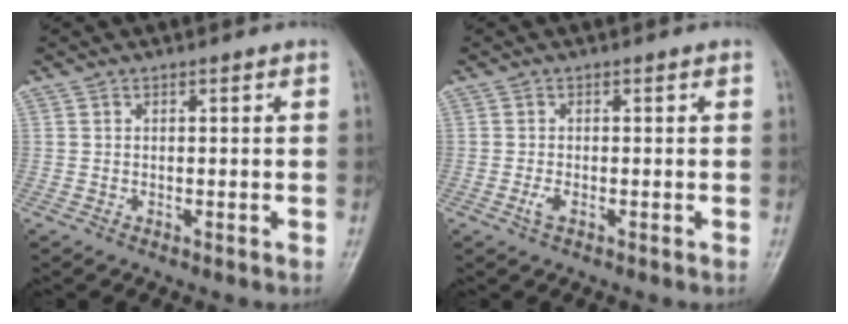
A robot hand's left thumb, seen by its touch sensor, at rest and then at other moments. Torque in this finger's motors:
{"motor_torque": [-0.06, 0.10, 0.12, 0.04, 0.01]}